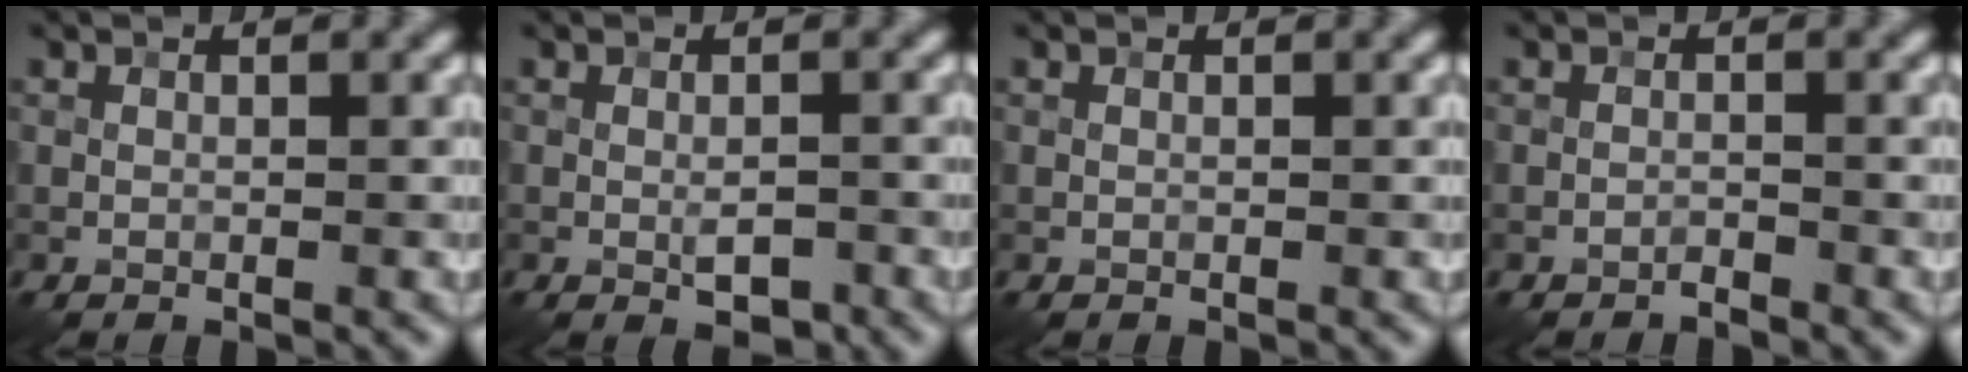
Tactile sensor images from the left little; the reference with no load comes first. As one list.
[{"total": 1.9, "force": [-0.6, 0.8, 1.6], "torque": [-0.025, -0.002, -0.008]}, {"total": 0.0}, {"total": 0.7, "force": [-0.7, 0.0, 0.2], "torque": [-0.001, 0.004, -0.015]}]